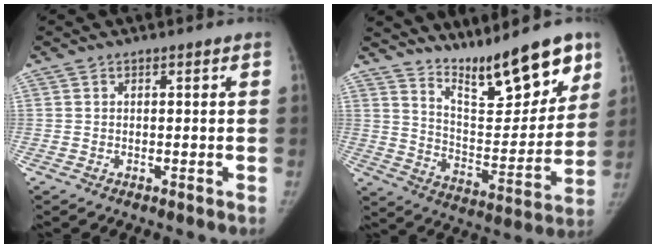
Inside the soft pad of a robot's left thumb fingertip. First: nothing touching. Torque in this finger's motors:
{"motor_torque": [0.41, 0.29, 0.91, -1.77, 0.12]}